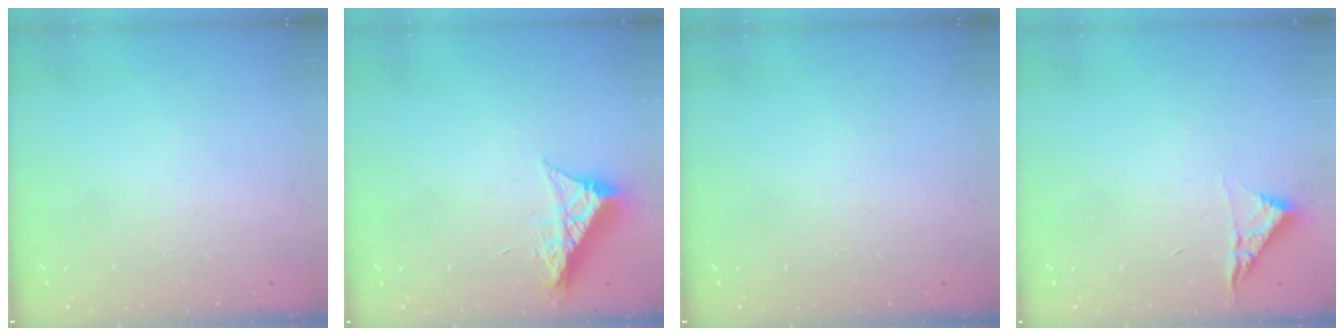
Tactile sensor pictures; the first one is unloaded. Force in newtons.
{"total": 8.9, "press": 8.9, "slide": 0.3}
{"total": 0.0}
{"total": 5.1, "press": 5.0, "slide": 0.7}